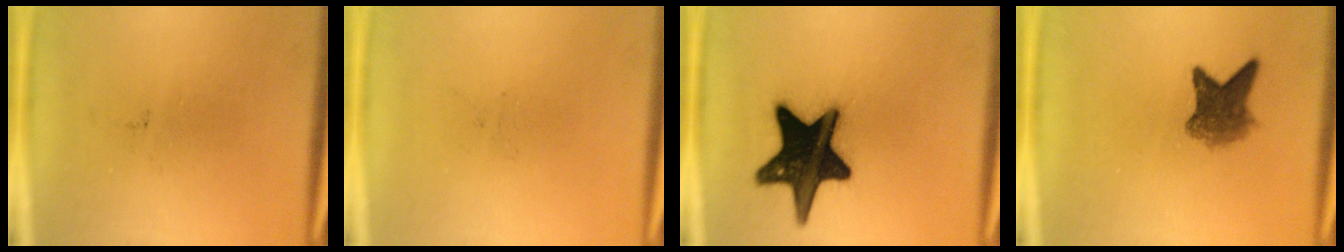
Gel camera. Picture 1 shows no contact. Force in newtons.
{"total": 0.0}
{"total": 19.1}
{"total": 5.2}